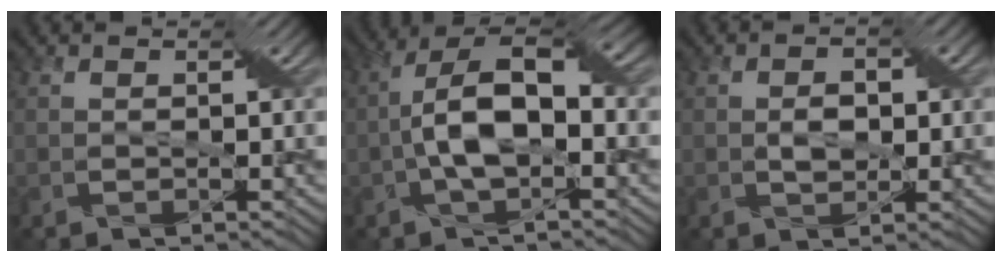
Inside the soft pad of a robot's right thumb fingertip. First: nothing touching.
{"total": 8.5, "force": [-0.9, 3.9, 7.5], "torque": [-0.143, 0.014, -0.018]}
{"total": 1.8, "force": [0.2, 1.3, 1.3], "torque": [-0.021, -0.001, 0.005]}